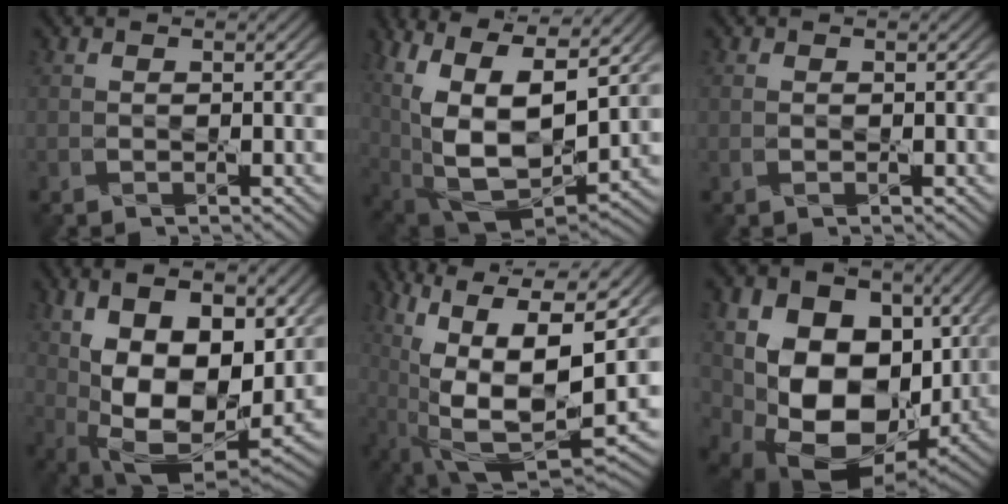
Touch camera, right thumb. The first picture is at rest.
{"total": 18.8, "force": [6.0, 10.1, 14.7], "torque": [-0.322, 0.033, 0.128]}
{"total": 0.6, "force": [-0.1, 0.4, 0.5], "torque": [-0.013, -0.002, -0.001]}
{"total": 17.4, "force": [4.0, 9.1, 14.2], "torque": [-0.244, 0.006, 0.064]}
{"total": 16.9, "force": [1.8, 7.6, 14.9], "torque": [-0.270, -0.015, 0.042]}
{"total": 18.0, "force": [1.7, 13.5, 11.7], "torque": [-0.231, -0.028, 0.045]}